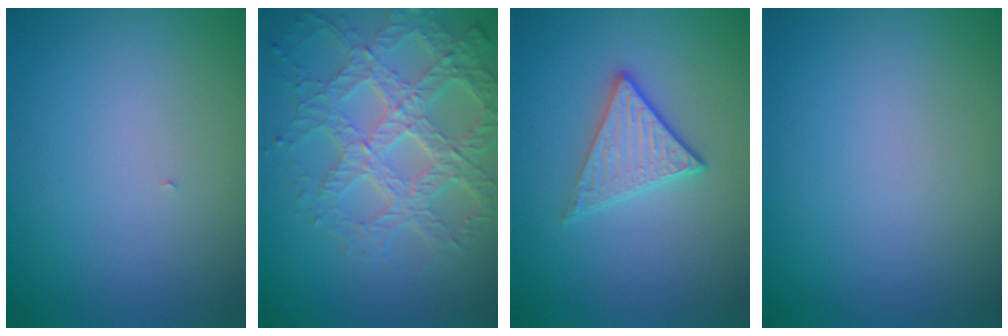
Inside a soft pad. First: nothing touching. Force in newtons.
{"total": 7.8, "press": 5.5, "slide": 5.5}
{"total": 2.8, "press": 2.5, "slide": 1.2}
{"total": 0.0}